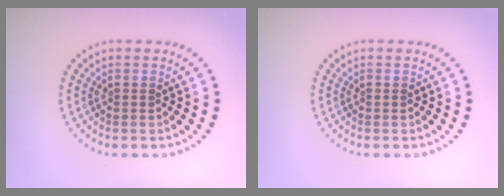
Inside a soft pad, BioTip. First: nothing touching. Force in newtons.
{"total": 0.0}